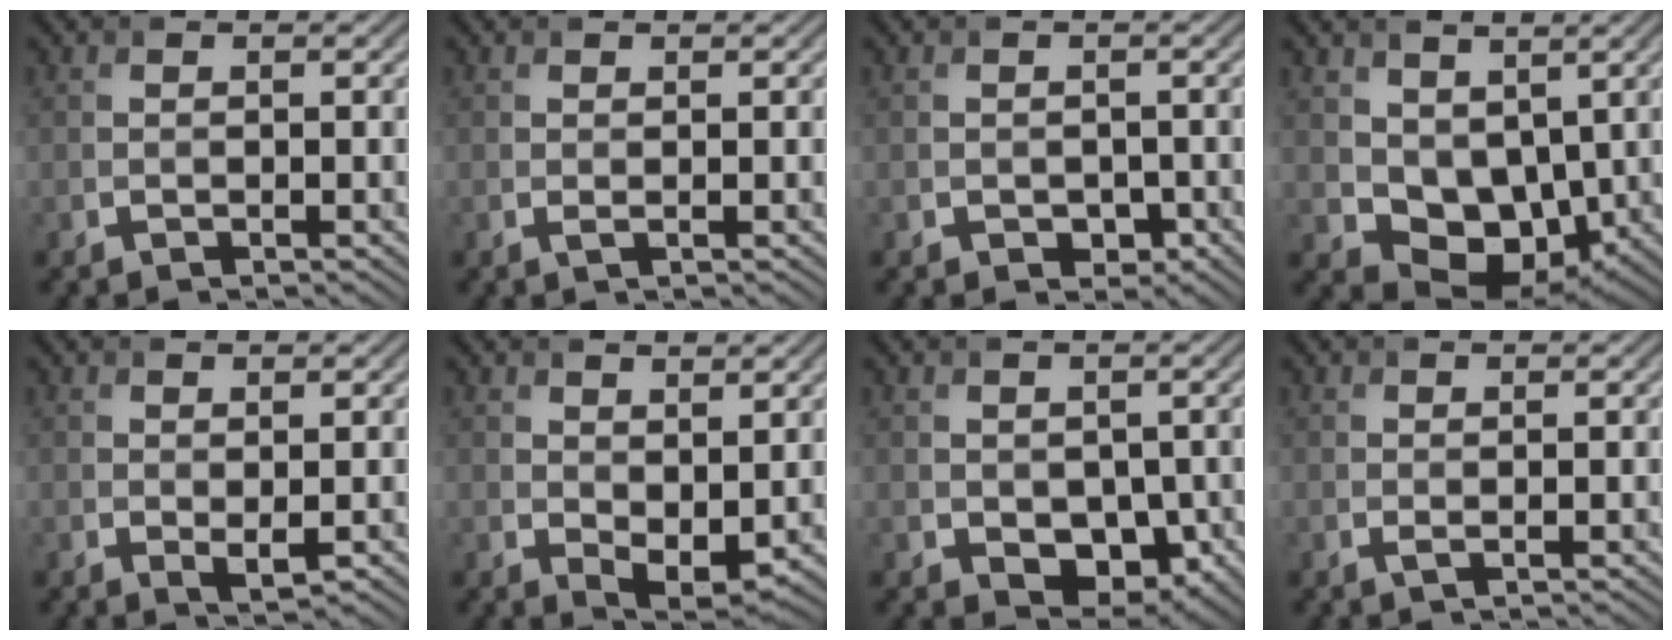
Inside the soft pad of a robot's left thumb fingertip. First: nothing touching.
{"total": 0.6, "force": [0.2, 0.1, 0.5], "torque": [-0.012, 0.000, 0.002]}
{"total": 1.7, "force": [-0.7, 1.3, 0.8], "torque": [-0.016, -0.009, -0.010]}
{"total": 7.5, "force": [1.8, 5.4, 4.8], "torque": [-0.102, -0.020, 0.034]}
{"total": 1.2, "force": [0.4, 0.4, 1.1], "torque": [-0.022, -0.006, 0.011]}
{"total": 3.9, "force": [1.2, 2.2, 3.0], "torque": [-0.056, -0.012, 0.026]}
{"total": 4.7, "force": [-0.6, 3.4, 3.2], "torque": [-0.062, -0.024, 0.000]}
{"total": 0.6, "force": [0.2, 0.1, 0.6], "torque": [-0.014, 0.000, 0.003]}